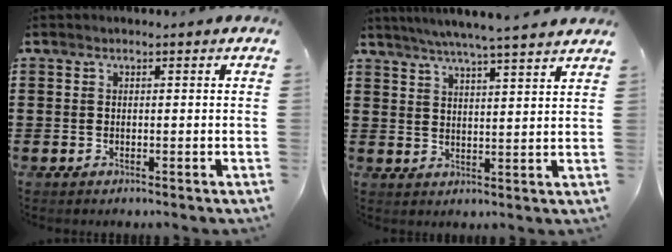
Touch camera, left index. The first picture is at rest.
{"total": 5.3, "force": [4.8, -0.8, 2.1], "torque": [-0.055, -0.020, 0.082]}